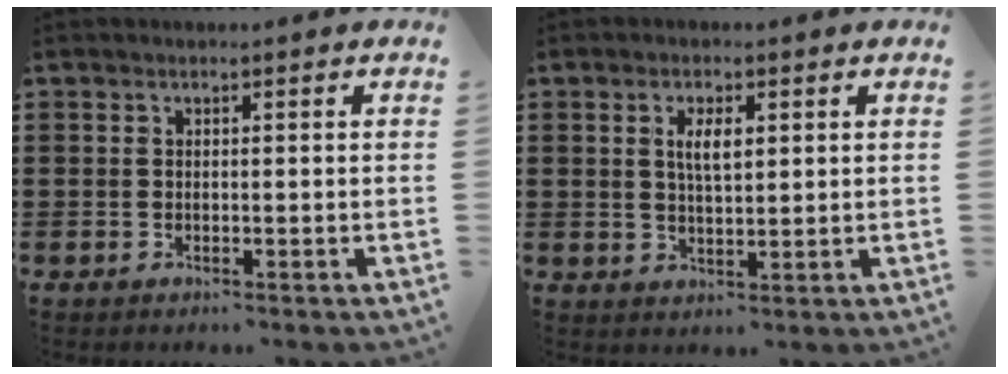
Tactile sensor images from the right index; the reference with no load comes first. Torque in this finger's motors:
{"motor_torque": [0.20, 0.20, 0.13, 0.03]}